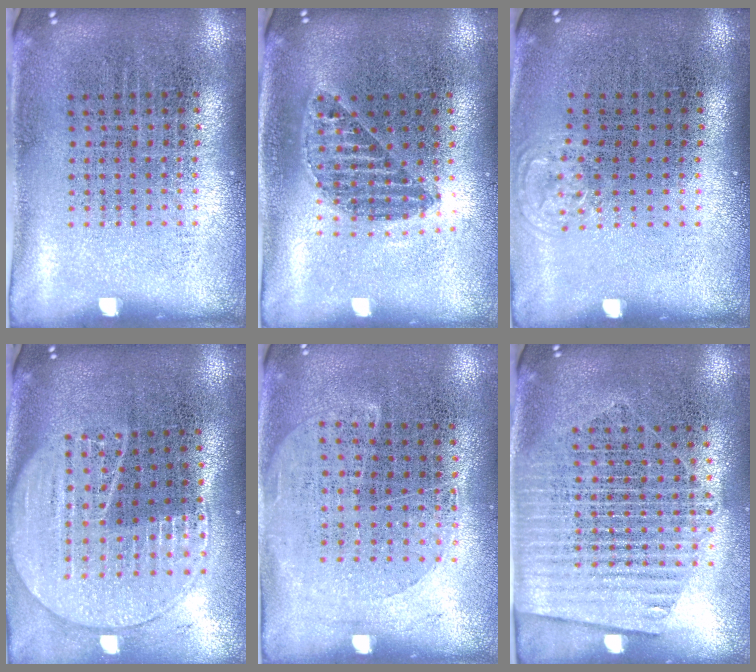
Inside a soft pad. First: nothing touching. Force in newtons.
{"total": 1.2, "press": 1.0, "slide": 0.5}
{"total": 0.5, "press": 0.5, "slide": 0.1}
{"total": 2.0, "press": 1.7, "slide": 0.9}
{"total": 1.2, "press": 1.0, "slide": 0.7}
{"total": 1.6, "press": 1.5, "slide": 0.7}